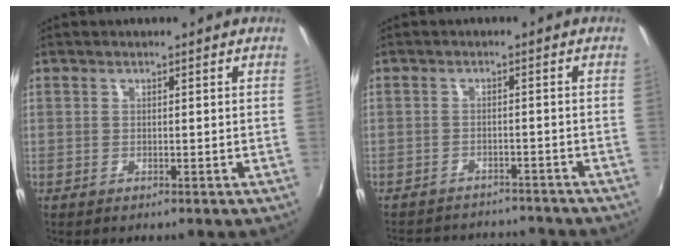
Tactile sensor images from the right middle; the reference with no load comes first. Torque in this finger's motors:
{"motor_torque": [0.98, -1.16, 0.09, 0.07]}